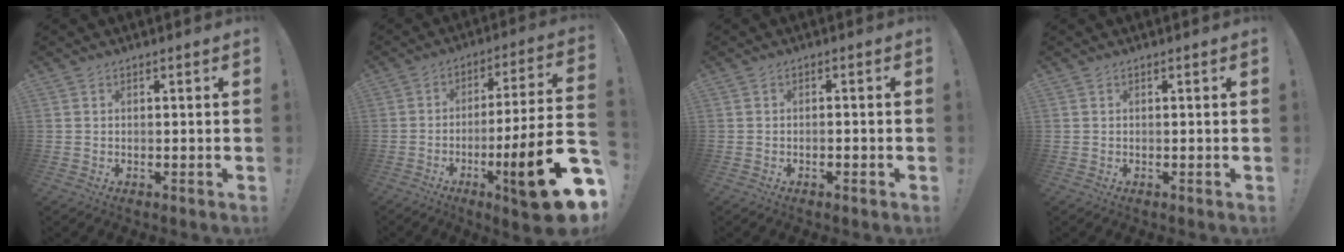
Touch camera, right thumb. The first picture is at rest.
{"total": 22.5, "force": [-8.2, 3.3, 20.7], "torque": [-0.323, 0.036, -0.130]}
{"total": 1.1, "force": [-0.8, 0.0, 0.7], "torque": [-0.014, 0.002, -0.014]}
{"total": 0.0}